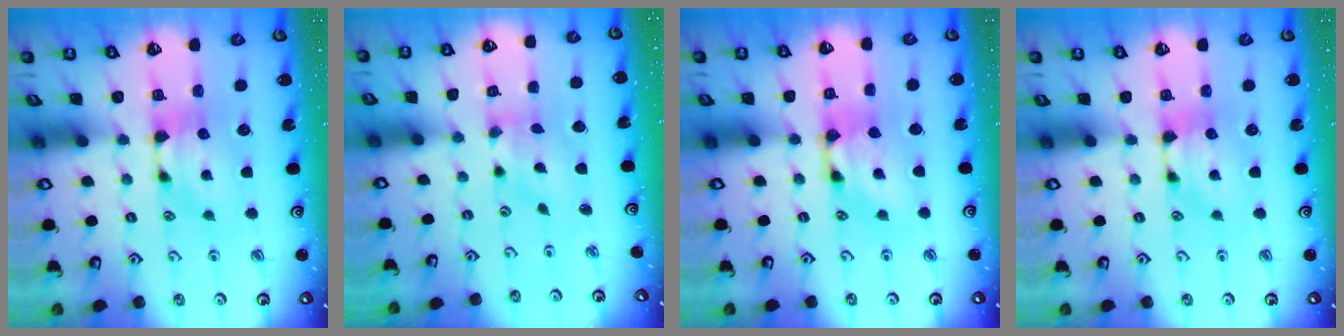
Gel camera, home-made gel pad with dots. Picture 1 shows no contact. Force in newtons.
{"total": 1.3, "press": 0.6, "slide": 1.2}
{"total": 2.5, "press": 2.5, "slide": 0.2}
{"total": 0.0}